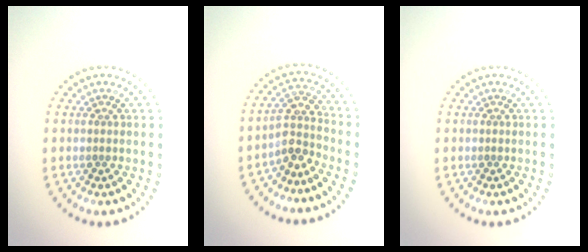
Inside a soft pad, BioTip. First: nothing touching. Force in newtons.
{"total": 2.7, "press": 2.2, "slide": 1.7}
{"total": 0.0}